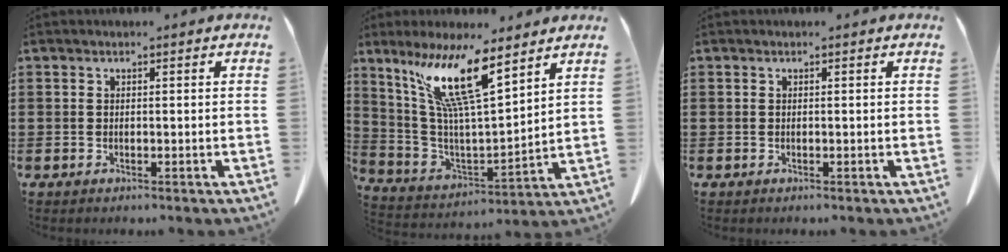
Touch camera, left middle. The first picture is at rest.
{"total": 13.0, "force": [8.4, 2.2, 9.7], "torque": [-0.215, -0.034, 0.145]}
{"total": 0.0}